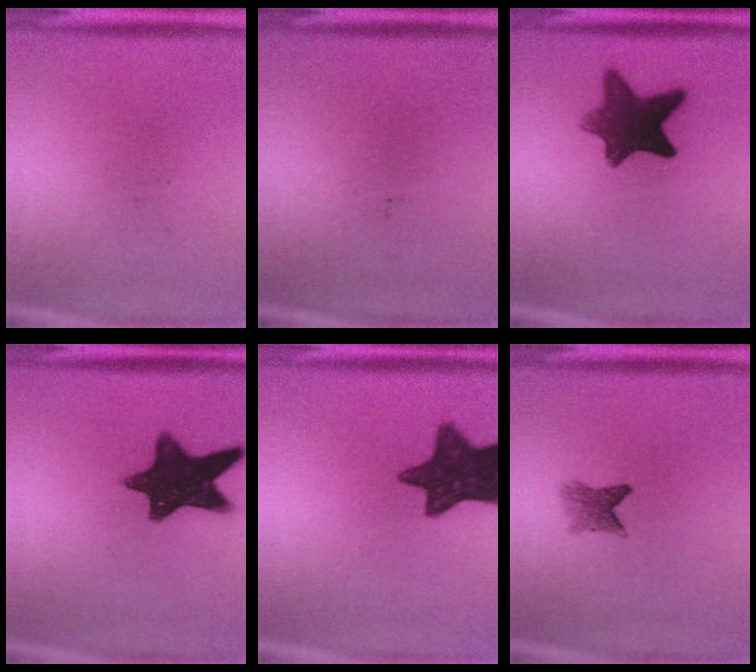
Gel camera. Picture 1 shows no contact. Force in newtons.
{"total": 0.0}
{"total": 10.4}
{"total": 13.4}
{"total": 13.1}
{"total": 3.0}